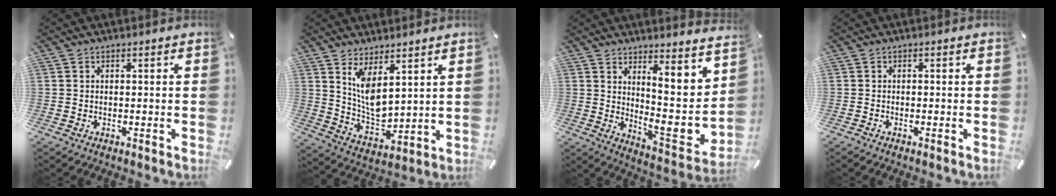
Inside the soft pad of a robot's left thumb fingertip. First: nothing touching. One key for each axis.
{"total": 9.0, "fx": 5.1, "fy": 4.3, "fz": 6.0, "tx": -0.118, "ty": -0.029, "tz": 0.098}
{"total": 11.9, "fx": 4.1, "fy": 4.8, "fz": 10.1, "tx": -0.107, "ty": -0.084, "tz": 0.070}
{"total": 0.8, "fx": -0.4, "fy": 0.1, "fz": 0.6, "tx": -0.011, "ty": -0.001, "tz": -0.007}